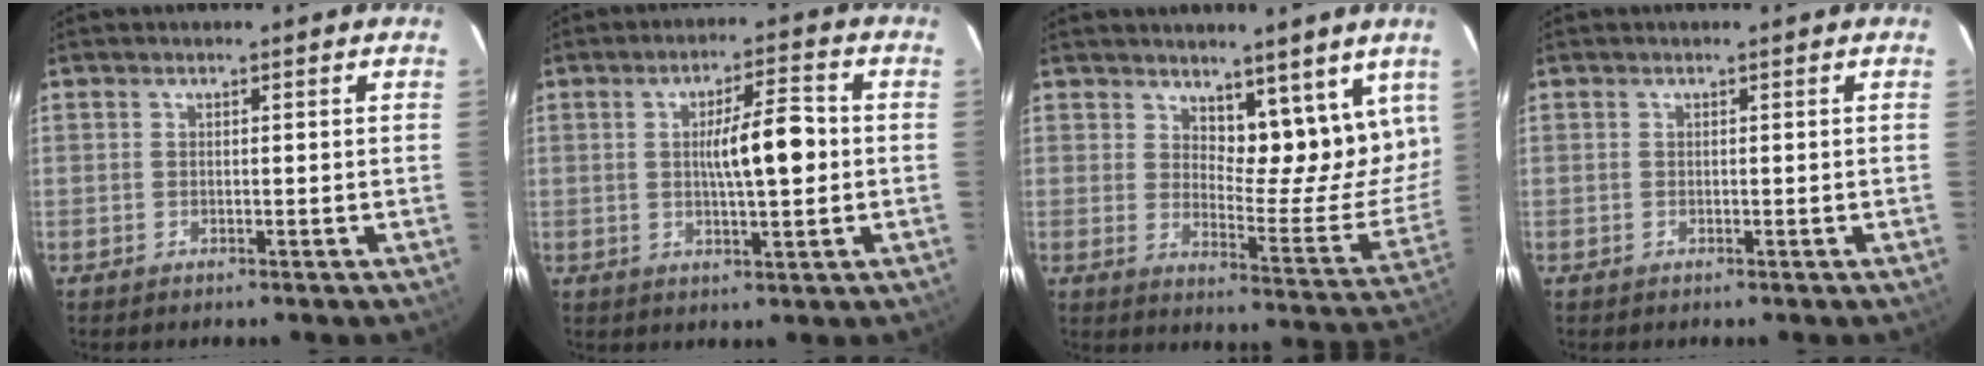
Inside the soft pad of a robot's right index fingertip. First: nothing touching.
{"total": 7.8, "force": [0.2, 1.3, 7.7], "torque": [-0.129, 0.010, 0.003]}
{"total": 11.6, "force": [8.6, 4.3, 6.4], "torque": [-0.074, -0.020, 0.123]}
{"total": 0.0}